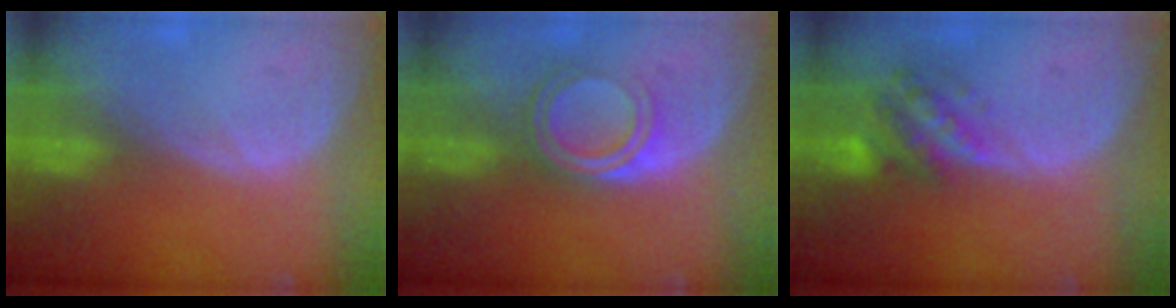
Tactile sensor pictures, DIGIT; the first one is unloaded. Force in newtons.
{"total": 4.7, "press": 4.6, "slide": 0.9}
{"total": 6.1, "press": 5.8, "slide": 2.0}